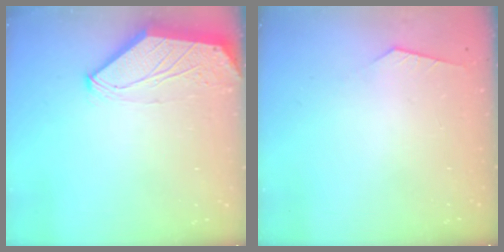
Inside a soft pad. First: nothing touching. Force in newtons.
{"total": 2.4, "press": 2.4, "slide": 0.4}